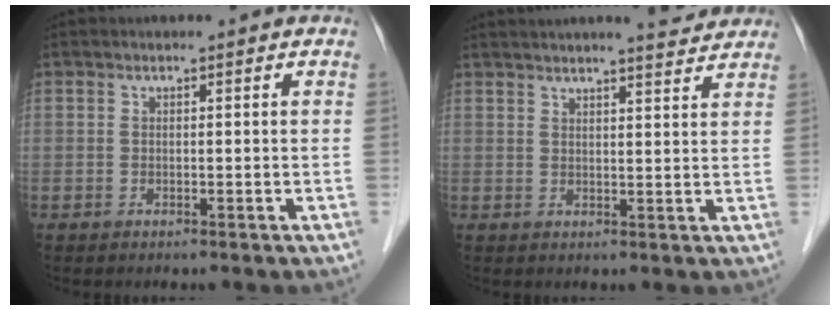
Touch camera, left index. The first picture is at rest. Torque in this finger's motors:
{"motor_torque": [0.99, -1.15, 0.35, 0.05]}